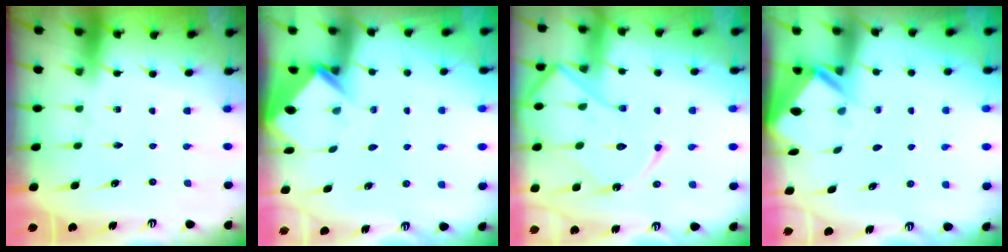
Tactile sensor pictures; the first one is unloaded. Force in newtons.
{"total": 3.9, "press": 3.9, "slide": 0.2}
{"total": 16.5, "press": 16.5, "slide": 1.7}
{"total": 2.3, "press": 2.3, "slide": 0.1}